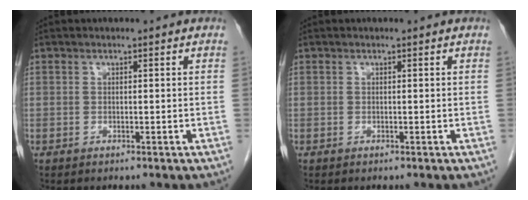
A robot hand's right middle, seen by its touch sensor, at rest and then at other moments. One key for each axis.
{"total": 0.0}